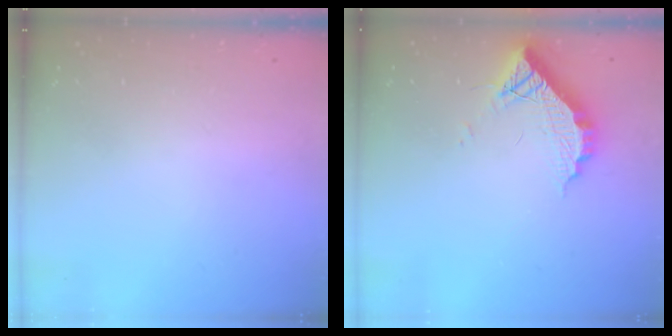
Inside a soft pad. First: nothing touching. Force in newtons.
{"total": 10.4, "press": 10.4, "slide": 0.7}